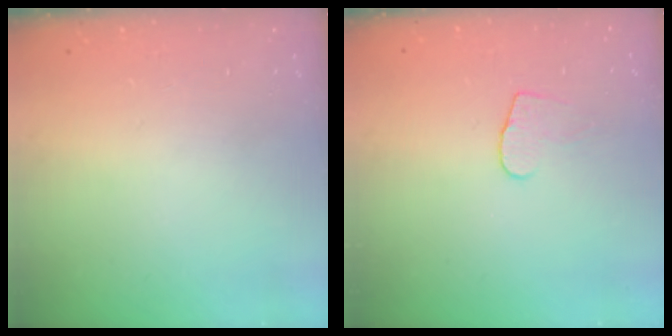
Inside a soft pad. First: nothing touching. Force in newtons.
{"total": 5.0, "press": 5.0, "slide": 0.4}